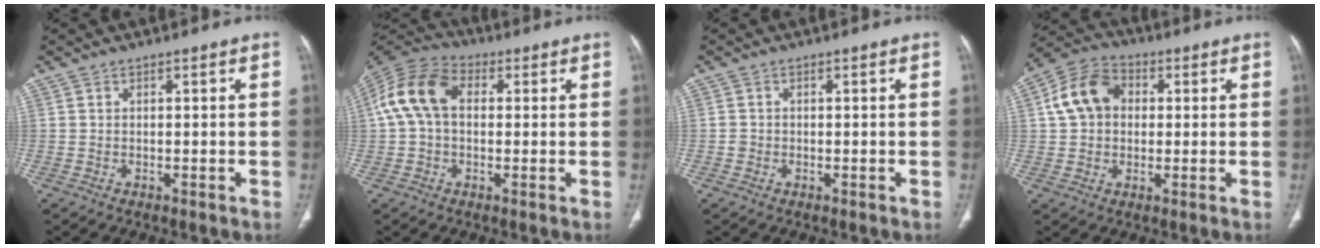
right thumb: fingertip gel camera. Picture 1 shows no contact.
{"total": 12.0, "force": [1.6, 8.2, 8.6], "torque": [-0.170, 0.036, 0.019]}
{"total": 0.9, "force": [-0.3, 0.8, 0.2], "torque": [0.000, 0.004, -0.005]}
{"total": 10.0, "force": [1.9, 7.2, 6.7], "torque": [-0.122, 0.022, 0.030]}